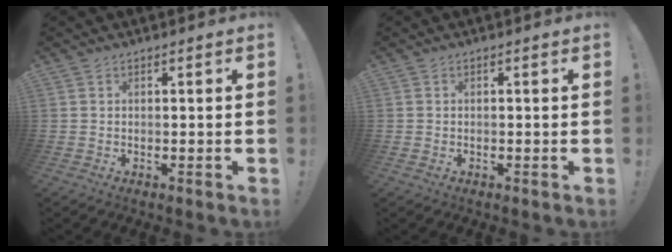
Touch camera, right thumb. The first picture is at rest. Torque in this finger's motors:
{"motor_torque": [-0.12, -0.26, -0.01, 0.15, 0.04]}